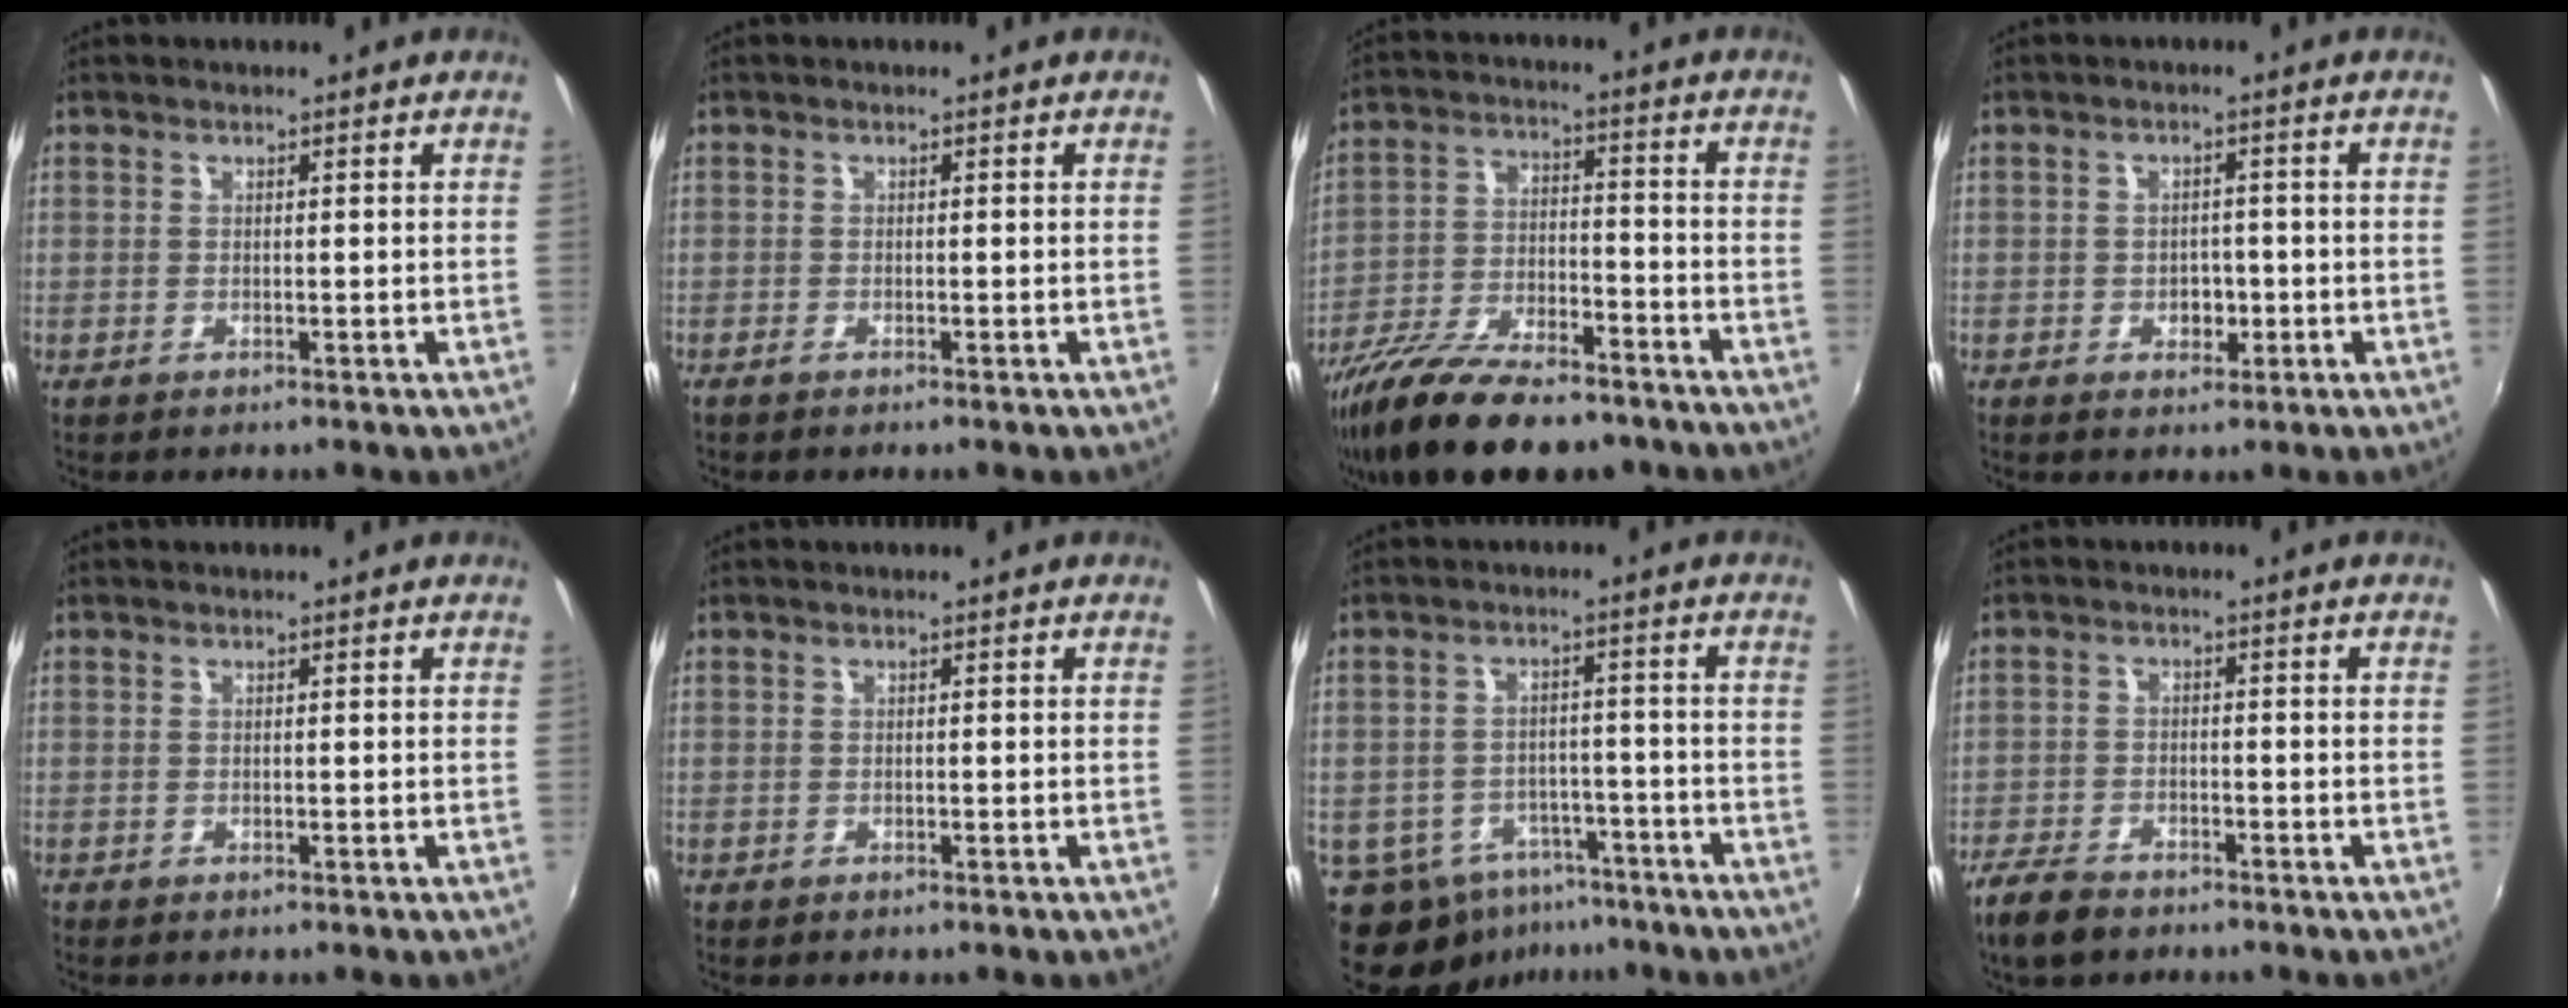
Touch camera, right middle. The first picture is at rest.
{"total": 0.9, "force": [-0.8, 0.1, 0.4], "torque": [-0.009, -0.004, -0.017]}
{"total": 18.6, "force": [-14.1, 6.2, 10.3], "torque": [-0.205, -0.032, -0.236]}
{"total": 3.0, "force": [-0.9, 2.4, 1.6], "torque": [-0.025, 0.002, -0.010]}
{"total": 0.0}
{"total": 0.0}
{"total": 12.3, "force": [-7.5, 8.4, 5.0], "torque": [-0.122, 0.007, -0.091]}
{"total": 6.8, "force": [-5.3, 3.0, 3.0], "torque": [-0.091, -0.013, -0.103]}